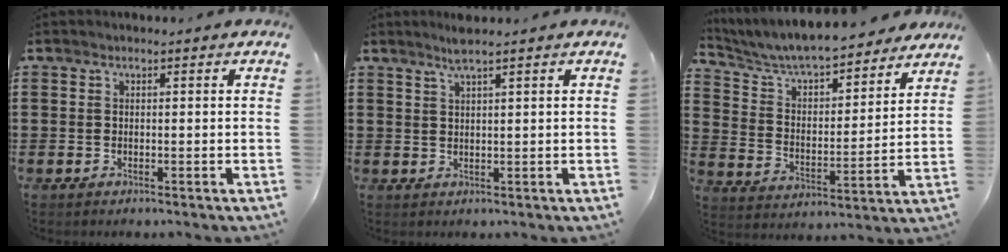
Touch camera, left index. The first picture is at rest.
{"total": 2.6, "force": [2.0, -0.1, 1.7], "torque": [-0.037, 0.002, 0.037]}
{"total": 6.7, "force": [6.4, 0.8, 1.7], "torque": [-0.065, -0.049, 0.108]}